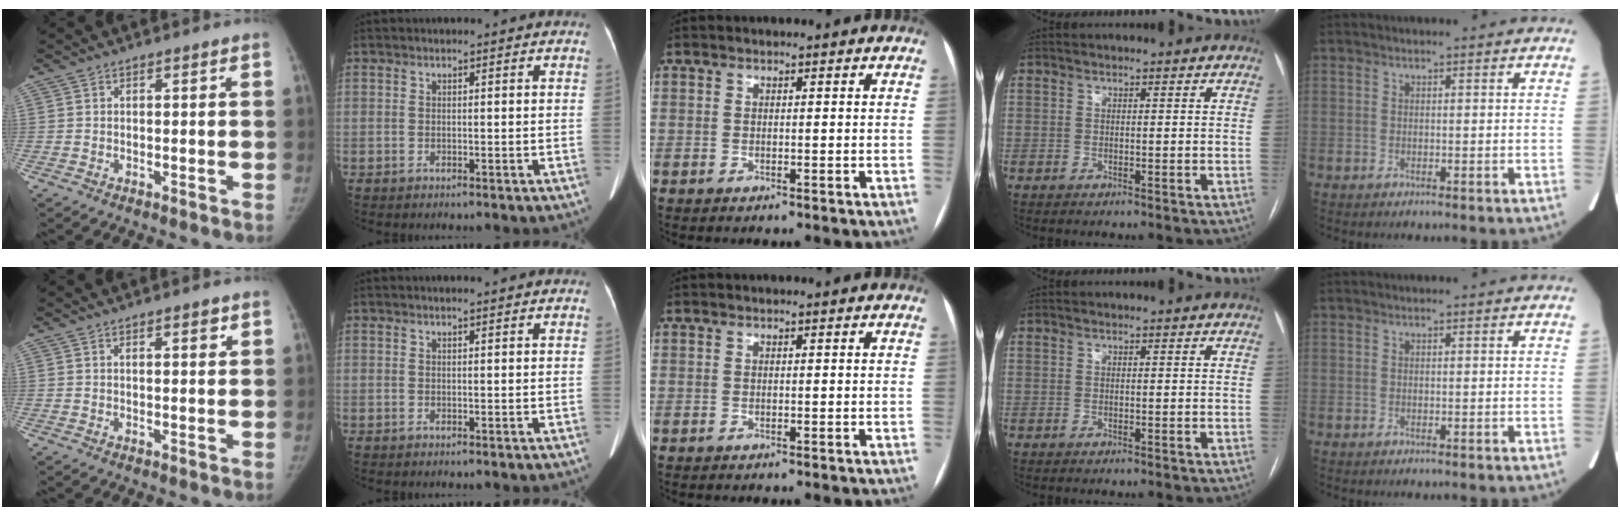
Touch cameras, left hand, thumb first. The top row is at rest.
{"thumb": {"total": 2.4, "force": [1.4, 0.7, 1.8], "torque": [-0.019, -0.006, 0.020]}, "index": {"total": 2.1, "force": [1.9, 0.0, 0.9], "torque": [-0.012, 0.013, 0.023]}}